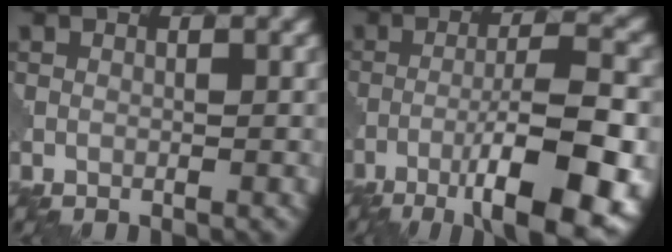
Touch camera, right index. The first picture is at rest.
{"total": 11.7, "force": [-5.8, 2.5, 9.8], "torque": [-0.153, 0.002, -0.090]}